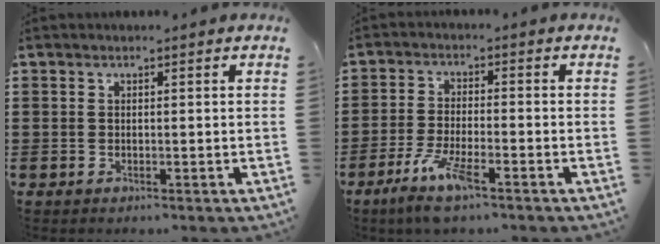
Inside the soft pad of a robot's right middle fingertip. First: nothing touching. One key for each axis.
{"total": 6.6, "fx": -4.1, "fy": 1.0, "fz": 5.1, "tx": -0.105, "ty": -0.011, "tz": -0.073}